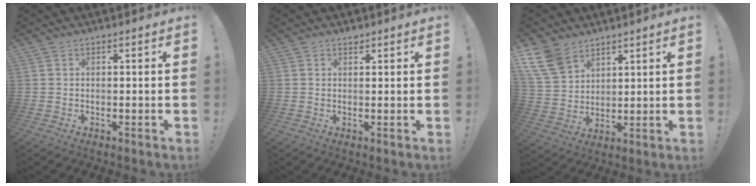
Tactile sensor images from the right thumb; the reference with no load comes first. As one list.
[{"total": 1.1, "force": [1.1, 0.2, 0.2], "torque": [0.012, -0.009, 0.018]}, {"total": 11.3, "force": [7.6, 7.0, 4.5], "torque": [-0.101, -0.038, 0.154]}]